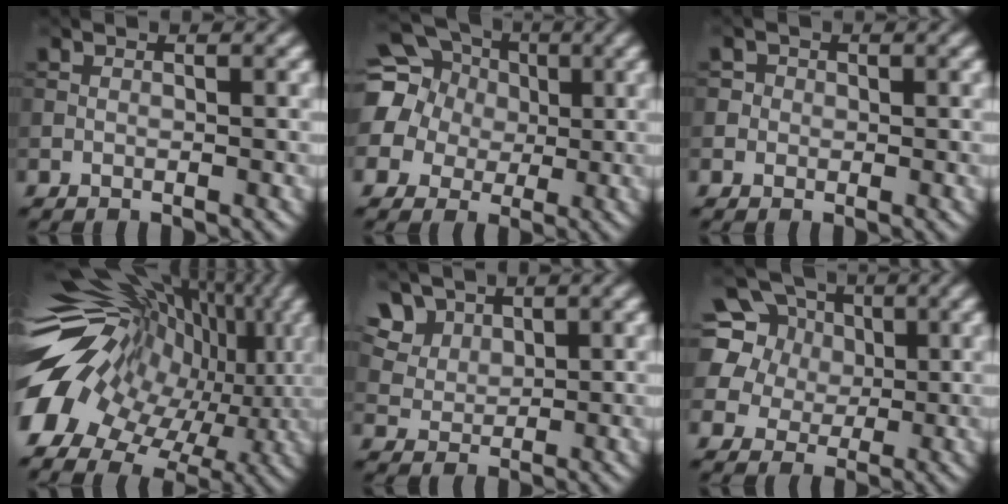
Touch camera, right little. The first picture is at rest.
{"total": 13.1, "force": [1.9, 12.2, 4.6], "torque": [-0.144, 0.012, -0.002]}
{"total": 0.9, "force": [0.0, 0.9, -0.1], "torque": [0.011, 0.000, -0.004]}
{"total": 16.6, "force": [-0.1, 11.2, 12.2], "torque": [-0.204, -0.008, 0.016]}
{"total": 4.6, "force": [2.6, 3.4, 1.5], "torque": [-0.042, 0.004, 0.059]}
{"total": 9.9, "force": [3.3, 8.7, 3.3], "torque": [-0.097, 0.039, 0.043]}